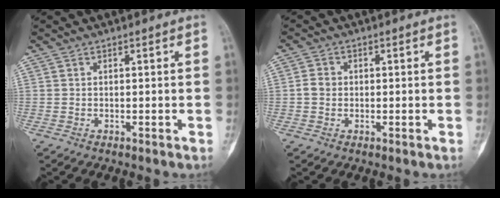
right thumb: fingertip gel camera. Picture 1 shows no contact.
{"total": 2.5, "force": [-0.1, 2.2, 1.2], "torque": [-0.016, 0.007, -0.006]}